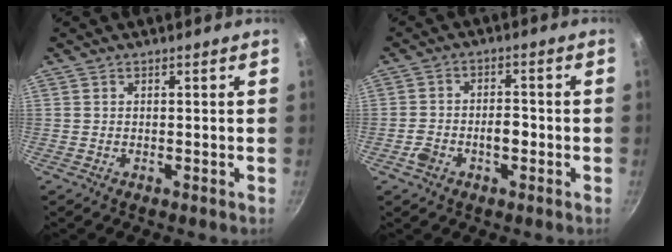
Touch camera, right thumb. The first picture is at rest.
{"total": 5.2, "force": [-1.9, 3.1, 3.7], "torque": [-0.053, 0.030, -0.036]}